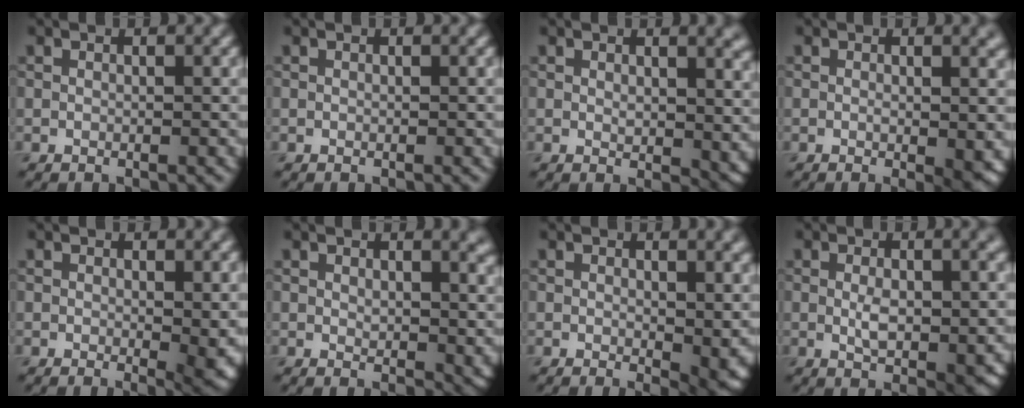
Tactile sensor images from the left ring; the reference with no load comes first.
{"total": 0.0}
{"total": 3.7, "force": [0.9, 2.1, 2.9], "torque": [-0.033, -0.012, 0.021]}
{"total": 4.7, "force": [0.1, 1.4, 4.5], "torque": [-0.045, -0.004, 0.001]}
{"total": 2.8, "force": [0.0, 0.6, 2.7], "torque": [-0.031, -0.011, 0.001]}
{"total": 3.7, "force": [1.3, 2.3, 2.7], "torque": [-0.034, -0.014, 0.028]}
{"total": 5.3, "force": [0.0, 2.2, 4.8], "torque": [-0.060, -0.018, 0.007]}
{"total": 4.8, "force": [-0.2, 1.9, 4.4], "torque": [-0.073, -0.006, 0.000]}